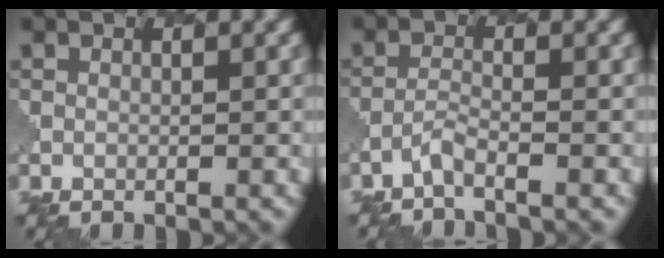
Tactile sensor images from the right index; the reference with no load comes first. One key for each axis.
{"total": 1.4, "fx": -1.2, "fy": 0.1, "fz": 0.6, "tx": -0.014, "ty": 0.002, "tz": -0.032}